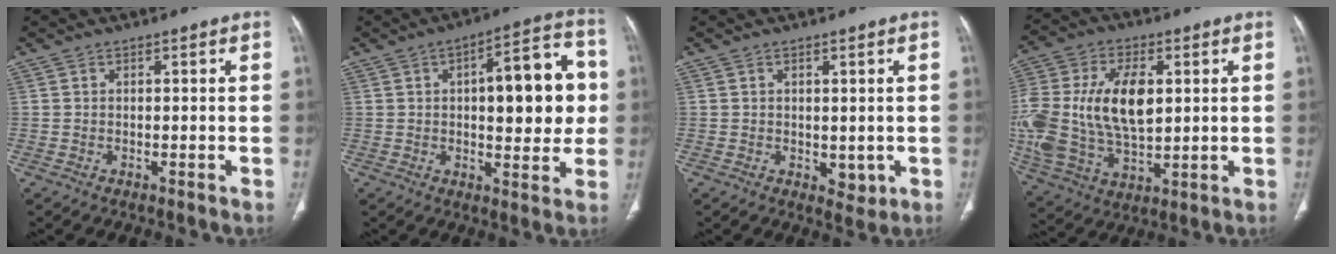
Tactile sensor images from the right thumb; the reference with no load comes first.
{"total": 16.6, "force": [1.8, 6.9, 15.0], "torque": [-0.163, 0.021, 0.021]}
{"total": 2.9, "force": [0.0, 2.1, 2.0], "torque": [-0.018, -0.008, 0.010]}
{"total": 22.9, "force": [2.5, 13.2, 18.5], "torque": [-0.412, -0.009, 0.052]}